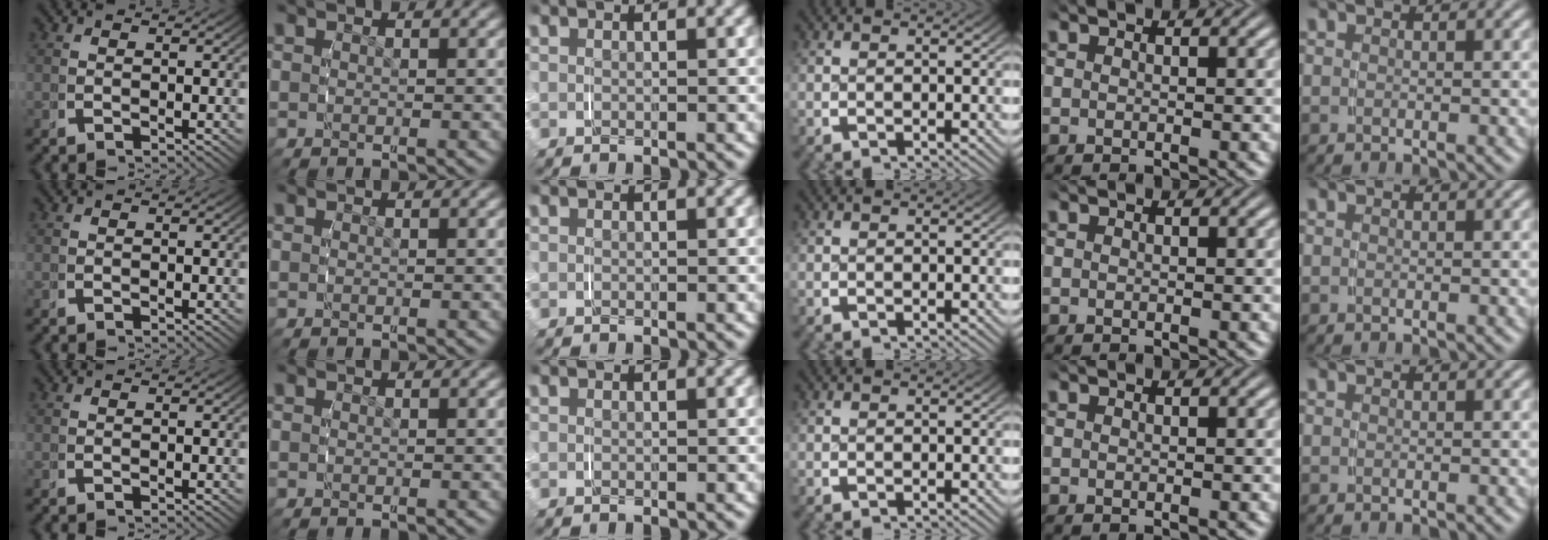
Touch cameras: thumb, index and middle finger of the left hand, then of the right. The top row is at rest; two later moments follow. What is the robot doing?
{"motion": "grasp_and_lifting", "object": "string"}